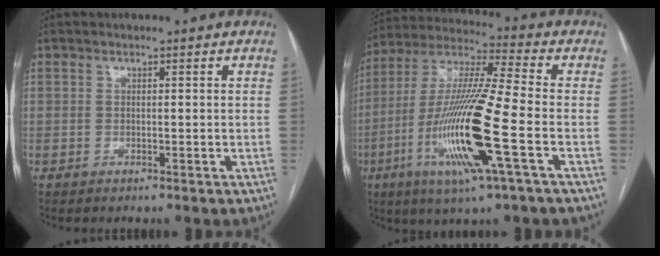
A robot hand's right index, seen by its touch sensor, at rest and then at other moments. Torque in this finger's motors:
{"motor_torque": [2.14, 0.00, 0.79, 0.21]}